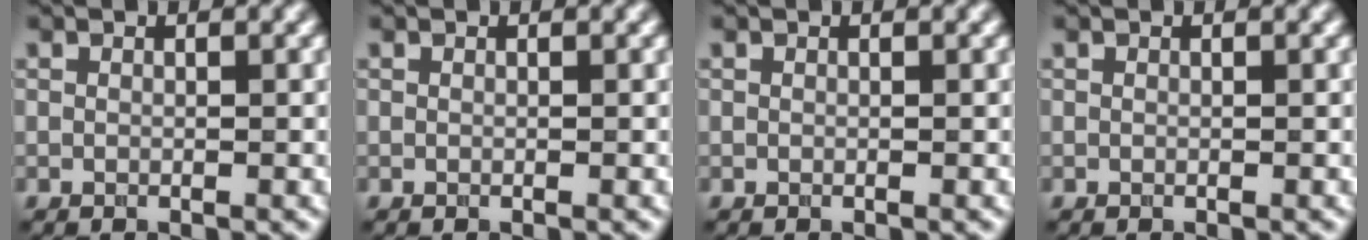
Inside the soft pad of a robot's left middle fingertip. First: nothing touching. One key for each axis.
{"total": 0.0}
{"total": 0.0}
{"total": 0.0}